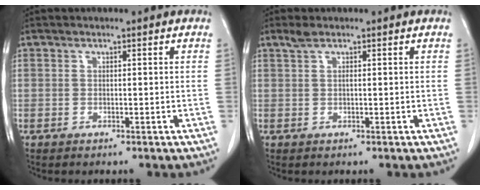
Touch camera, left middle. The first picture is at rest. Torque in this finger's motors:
{"motor_torque": [0.26, -0.19, -0.05, 0.00]}